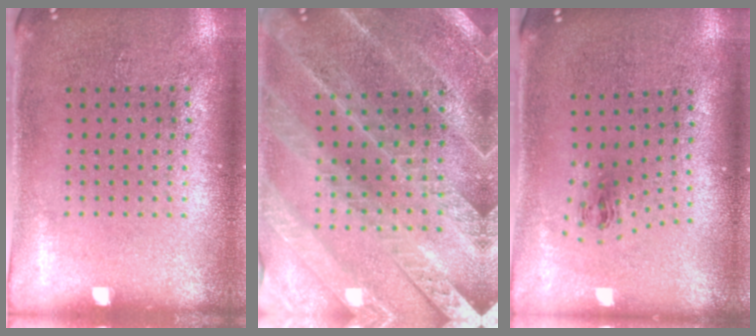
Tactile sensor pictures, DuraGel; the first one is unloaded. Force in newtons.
{"total": 2.8, "press": 2.7, "slide": 0.4}
{"total": 0.9, "press": 0.4, "slide": 0.9}